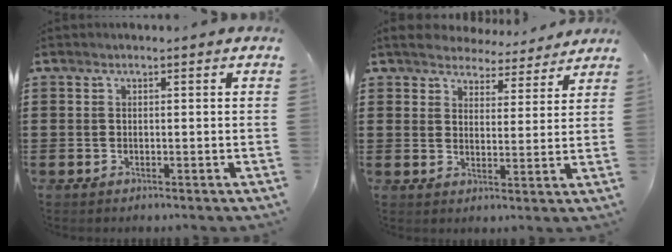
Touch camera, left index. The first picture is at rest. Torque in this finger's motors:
{"motor_torque": [2.14, 0.00, 0.57, 0.11]}